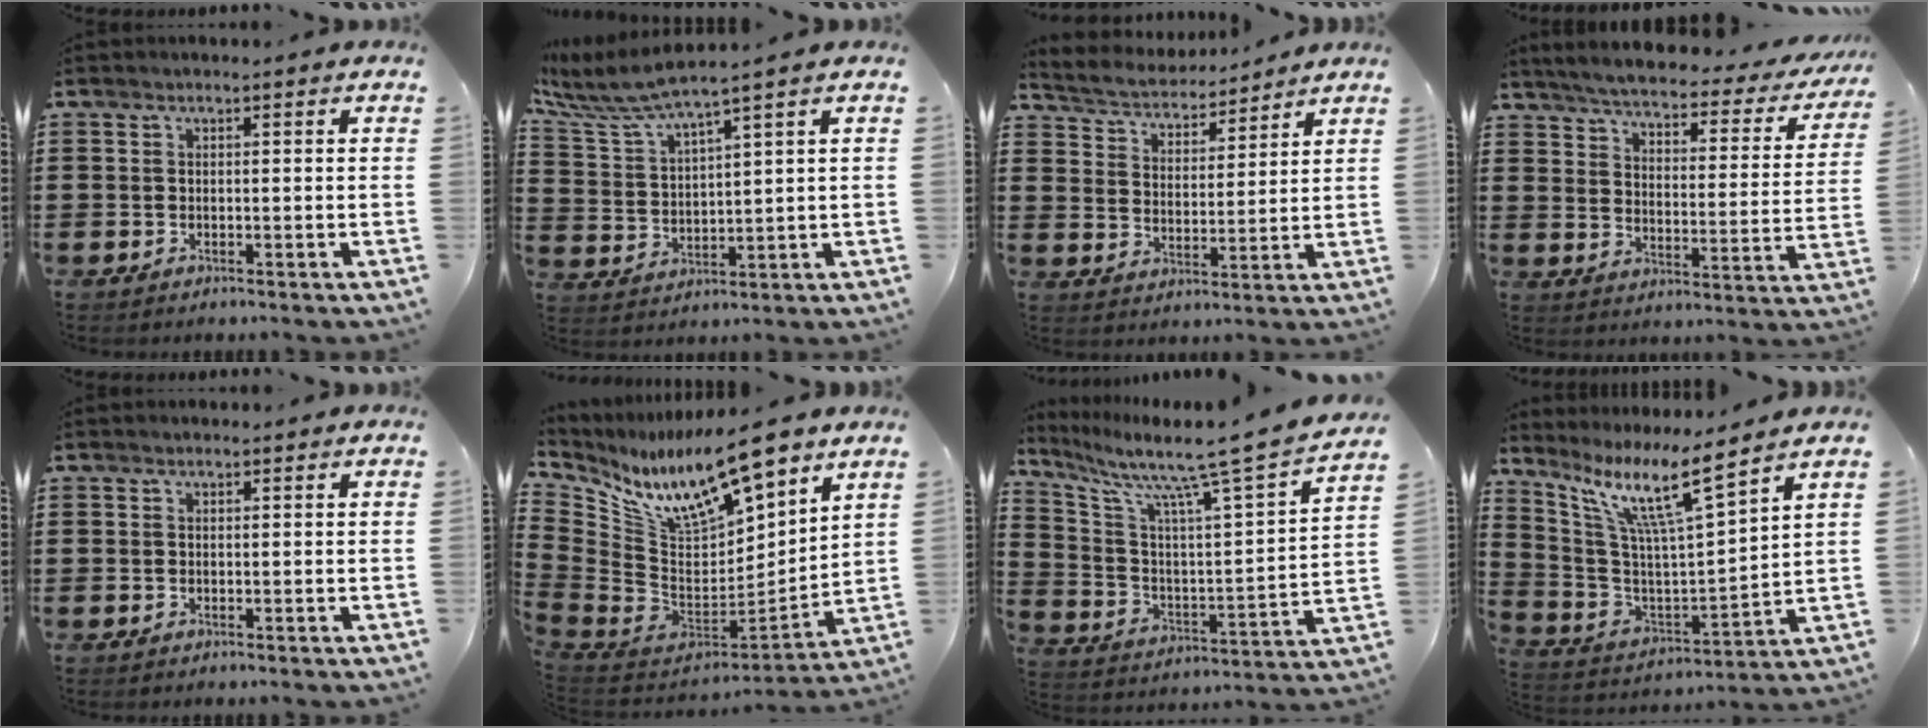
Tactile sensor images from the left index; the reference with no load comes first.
{"total": 5.6, "force": [5.0, -0.1, 2.6], "torque": [-0.084, -0.034, 0.078]}
{"total": 4.2, "force": [4.1, 0.5, 0.2], "torque": [-0.029, -0.030, 0.067]}
{"total": 3.9, "force": [3.6, -0.1, 1.6], "torque": [-0.051, -0.029, 0.053]}
{"total": 0.6, "force": [0.5, 0.3, 0.2], "torque": [-0.005, 0.001, 0.011]}
{"total": 14.0, "force": [9.7, 4.3, 9.1], "torque": [-0.193, -0.076, 0.164]}
{"total": 10.2, "force": [8.2, 0.2, 6.0], "torque": [-0.137, -0.068, 0.119]}
{"total": 11.9, "force": [8.2, 0.7, 8.6], "torque": [-0.193, -0.050, 0.132]}